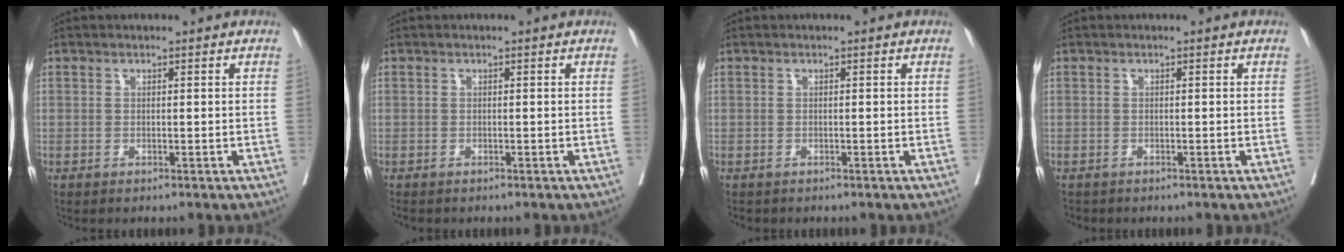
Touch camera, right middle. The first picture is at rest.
{"total": 1.3, "force": [-1.1, 0.5, 0.3], "torque": [-0.012, -0.004, -0.019]}
{"total": 1.0, "force": [-0.9, 0.5, 0.1], "torque": [-0.011, -0.001, -0.016]}
{"total": 1.1, "force": [-1.0, 0.5, 0.0], "torque": [-0.010, -0.002, -0.019]}